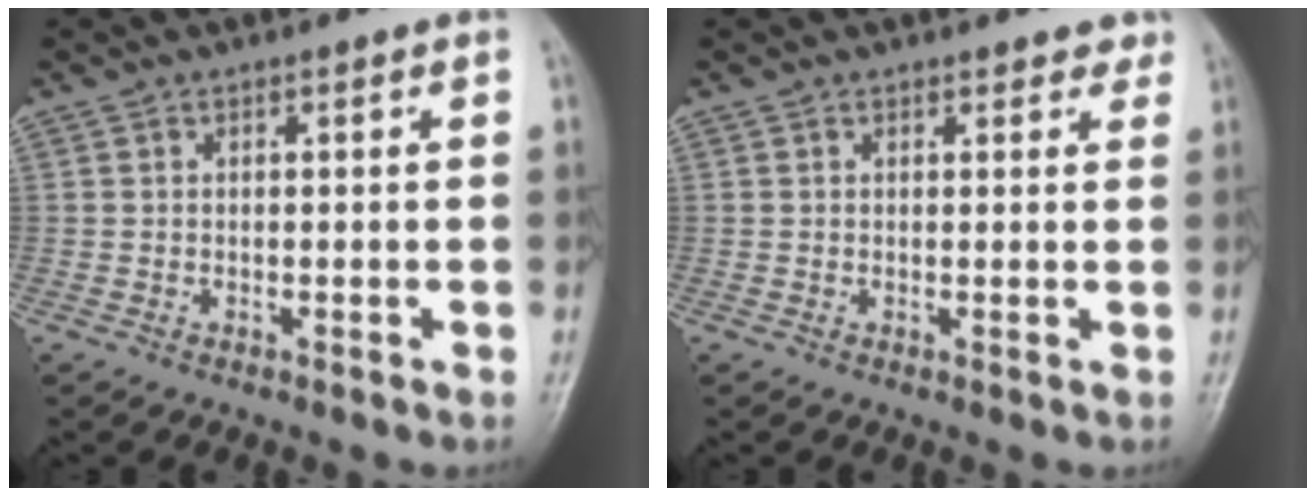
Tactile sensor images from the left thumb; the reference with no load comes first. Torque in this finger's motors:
{"motor_torque": [0.02, 0.12, -0.33, 0.12, 0.01]}